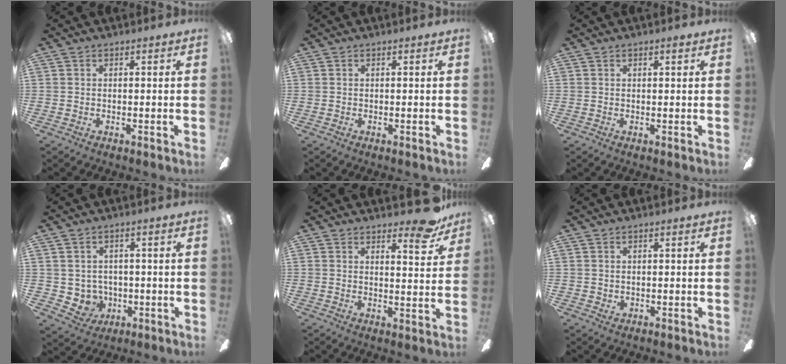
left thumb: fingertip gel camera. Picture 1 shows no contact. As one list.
[{"total": 0.0}, {"total": 1.3, "force": [0.9, 0.3, 1.0], "torque": [-0.012, -0.001, 0.012]}, {"total": 4.8, "force": [1.3, 4.6, 0.4], "torque": [-0.027, -0.011, 0.028]}, {"total": 9.1, "force": [6.7, 2.4, 5.6], "torque": [-0.067, -0.038, 0.110]}, {"total": 1.0, "force": [0.6, 0.8, 0.2], "torque": [-0.006, 0.004, 0.011]}]